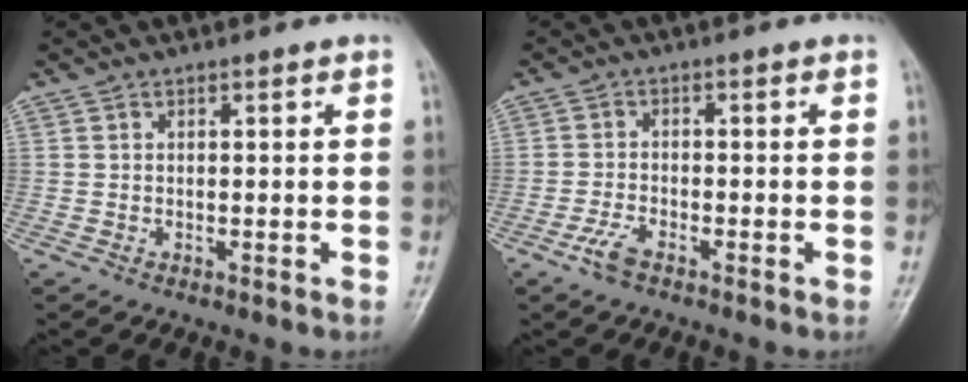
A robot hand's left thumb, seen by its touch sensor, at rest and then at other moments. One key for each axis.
{"total": 3.3, "fx": -2.2, "fy": 1.2, "fz": 2.1, "tx": -0.051, "ty": 0.010, "tz": -0.046}